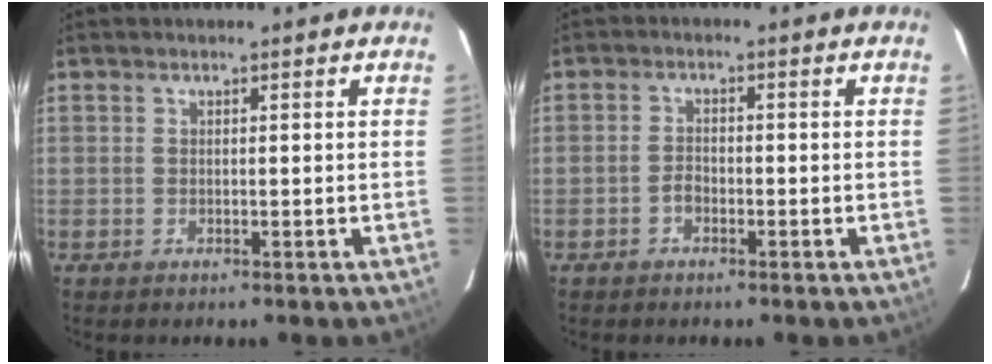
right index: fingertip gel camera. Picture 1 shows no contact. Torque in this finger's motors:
{"motor_torque": [0.32, -0.03, 0.13, -0.01]}